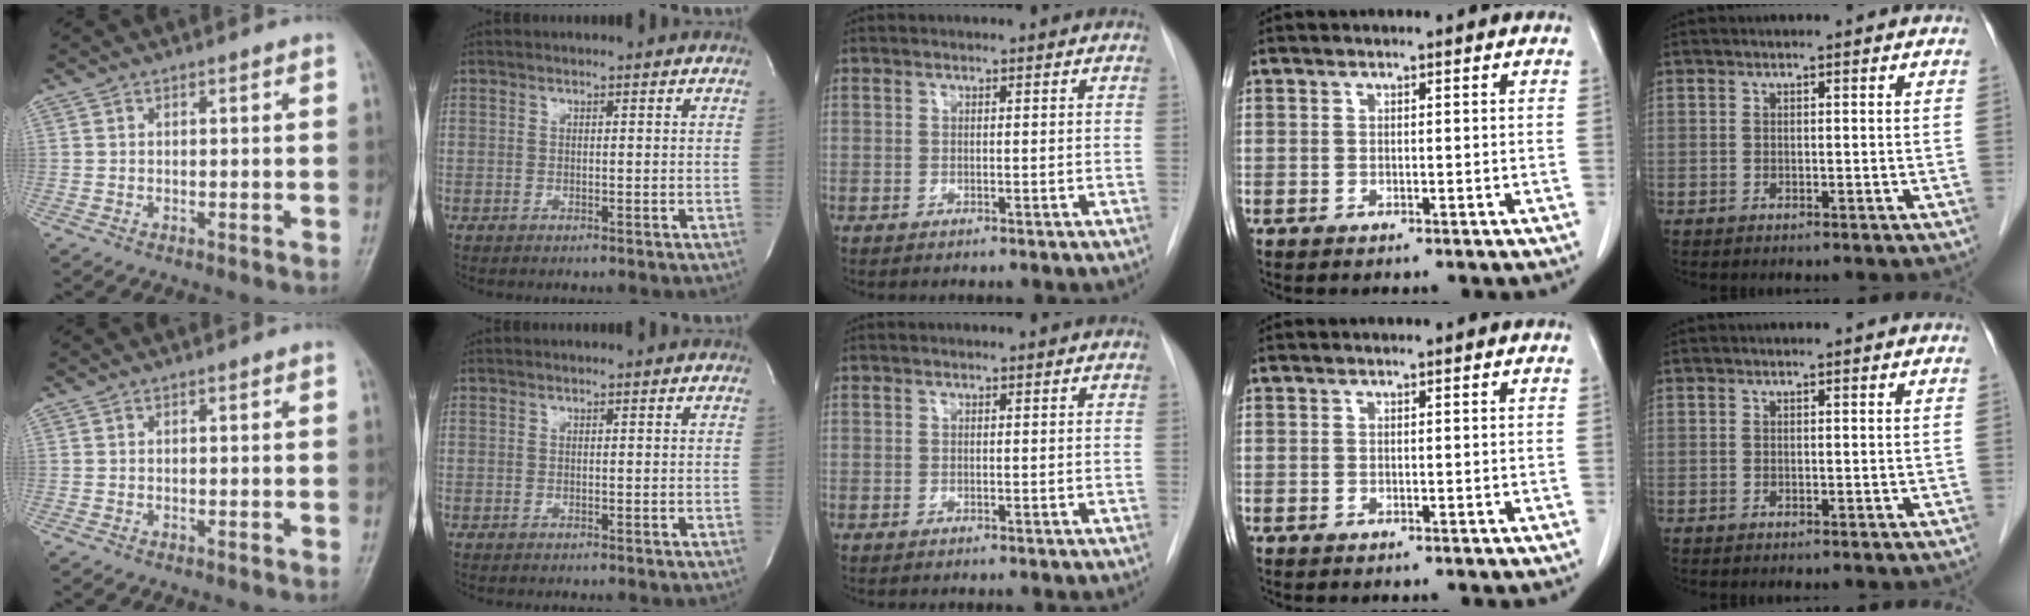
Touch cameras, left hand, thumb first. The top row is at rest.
{}